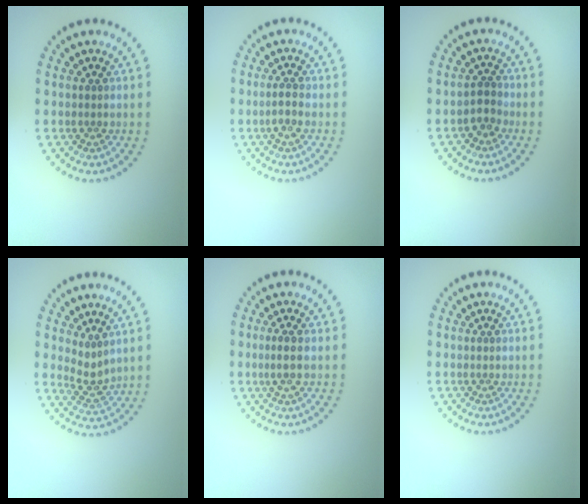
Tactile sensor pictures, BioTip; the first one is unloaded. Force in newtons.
{"total": 1.5, "press": 1.4, "slide": 0.7}
{"total": 1.6, "press": 1.3, "slide": 0.9}
{"total": 2.1, "press": 1.5, "slide": 1.4}
{"total": 1.8, "press": 1.4, "slide": 1.2}
{"total": 0.0}